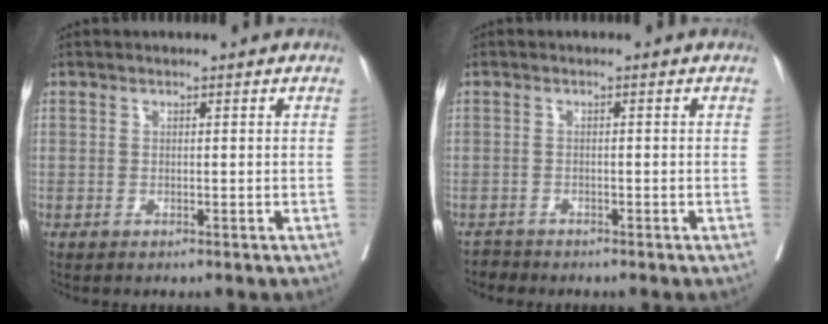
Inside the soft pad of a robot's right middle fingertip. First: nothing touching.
{"total": 1.2, "force": [-1.0, 0.2, -0.6], "torque": [0.015, -0.004, -0.018]}